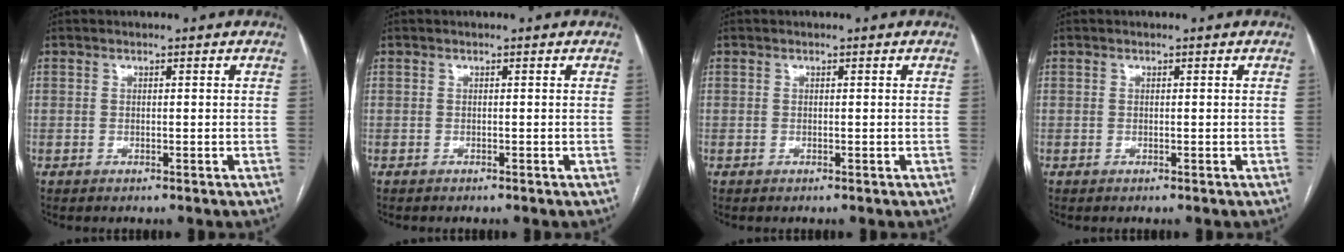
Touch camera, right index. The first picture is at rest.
{"total": 0.0}
{"total": 0.0}
{"total": 0.0}